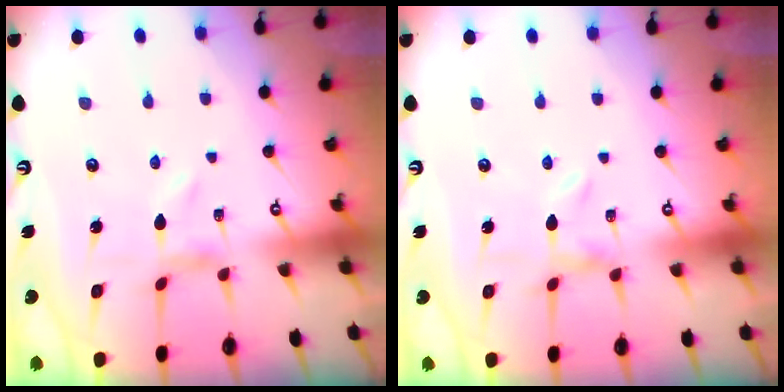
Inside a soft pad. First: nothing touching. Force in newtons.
{"total": 0.0}